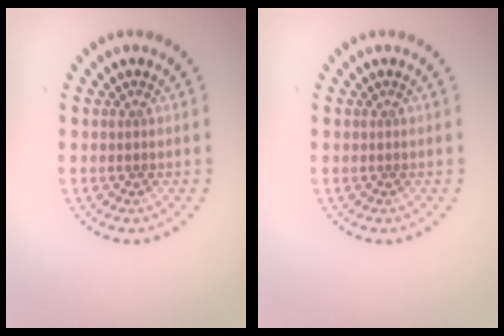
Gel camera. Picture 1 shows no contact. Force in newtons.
{"total": 0.0}